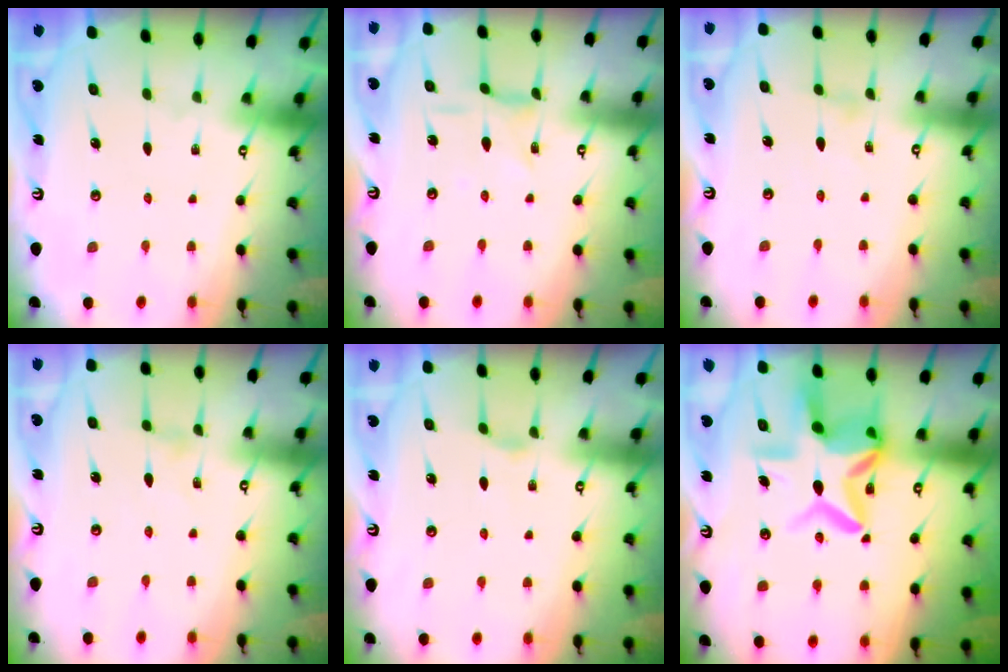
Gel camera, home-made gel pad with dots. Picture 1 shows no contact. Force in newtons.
{"total": 1.5, "press": 1.5, "slide": 0.1}
{"total": 0.0}
{"total": 0.0}
{"total": 1.1, "press": 1.0, "slide": 0.3}
{"total": 13.0, "press": 12.9, "slide": 1.9}